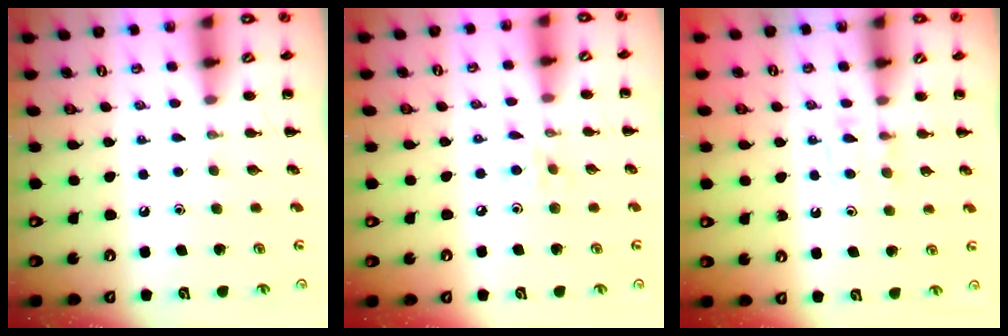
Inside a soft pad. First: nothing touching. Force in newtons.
{"total": 5.4, "press": 5.1, "slide": 1.9}
{"total": 4.6, "press": 4.4, "slide": 1.6}